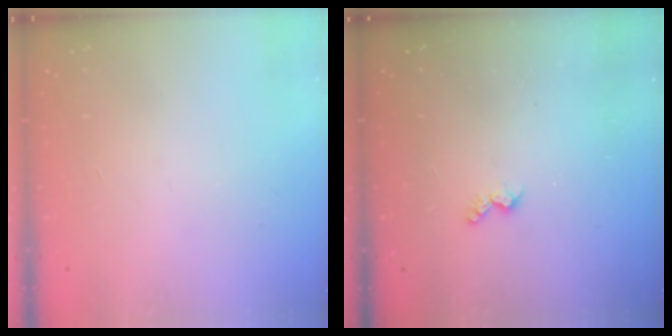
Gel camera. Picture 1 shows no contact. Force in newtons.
{"total": 3.7, "press": 3.6, "slide": 0.7}